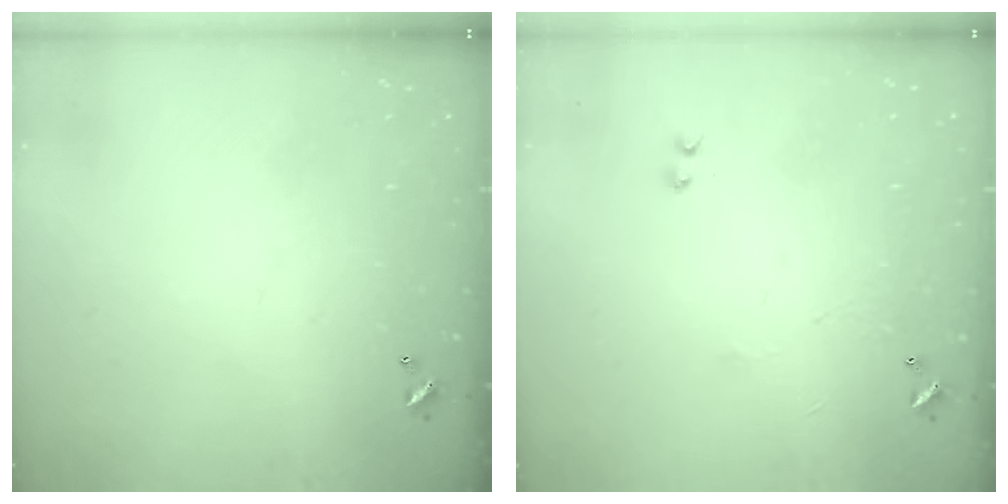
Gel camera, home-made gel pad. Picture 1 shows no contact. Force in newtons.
{"total": 0.9, "press": 0.8, "slide": 0.5}